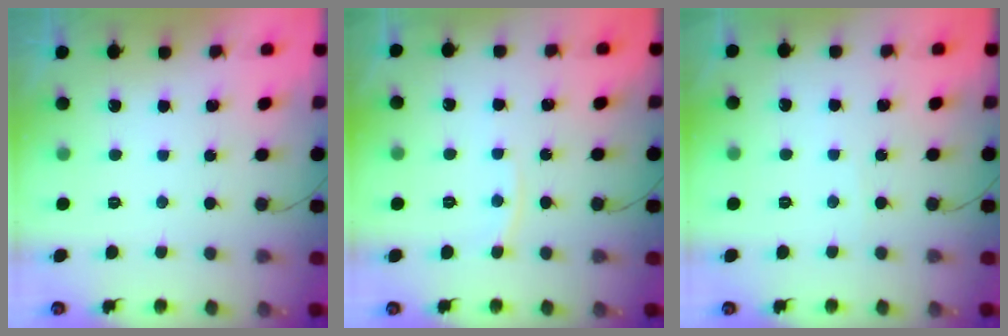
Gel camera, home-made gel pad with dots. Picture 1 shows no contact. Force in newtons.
{"total": 4.3, "press": 4.3, "slide": 0.5}
{"total": 2.3, "press": 2.2, "slide": 0.3}